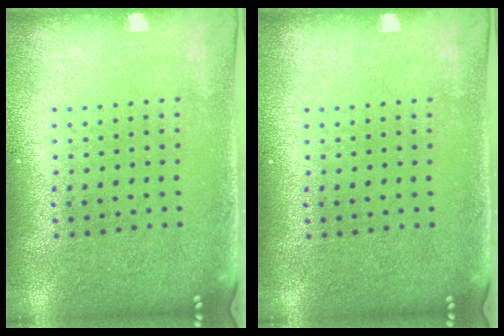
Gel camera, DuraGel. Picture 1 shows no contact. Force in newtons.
{"total": 0.0}